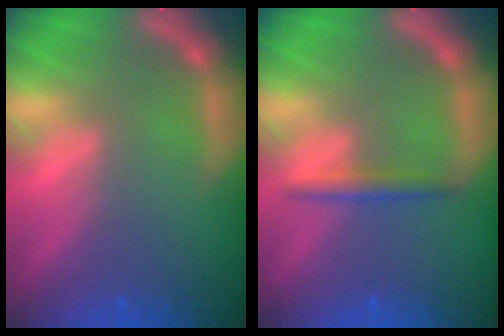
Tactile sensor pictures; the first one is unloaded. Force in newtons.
{"total": 1.9}